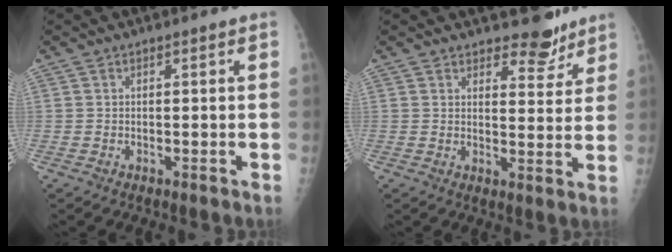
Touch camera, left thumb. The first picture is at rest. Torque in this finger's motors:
{"motor_torque": [-0.23, -0.17, -0.32, -0.09, 0.04]}